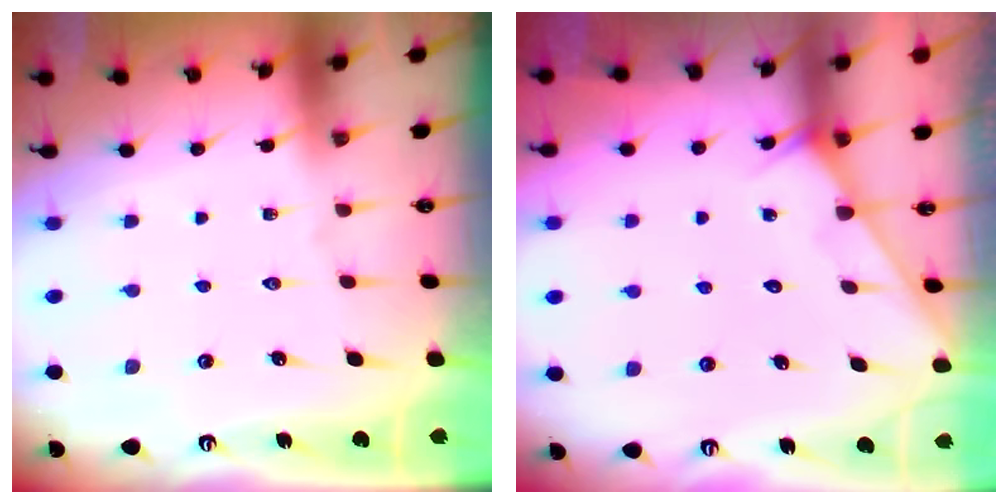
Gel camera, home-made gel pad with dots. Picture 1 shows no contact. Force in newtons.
{"total": 3.7, "press": 3.7, "slide": 0.3}